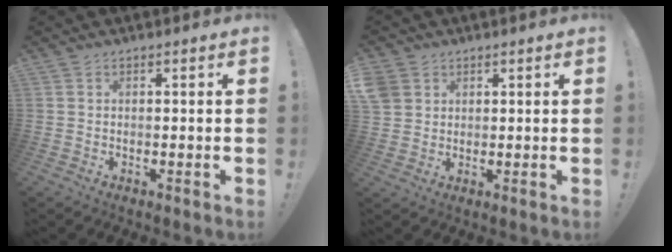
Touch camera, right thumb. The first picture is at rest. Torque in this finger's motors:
{"motor_torque": [0.95, 0.94, 0.53, 0.19, 0.05]}